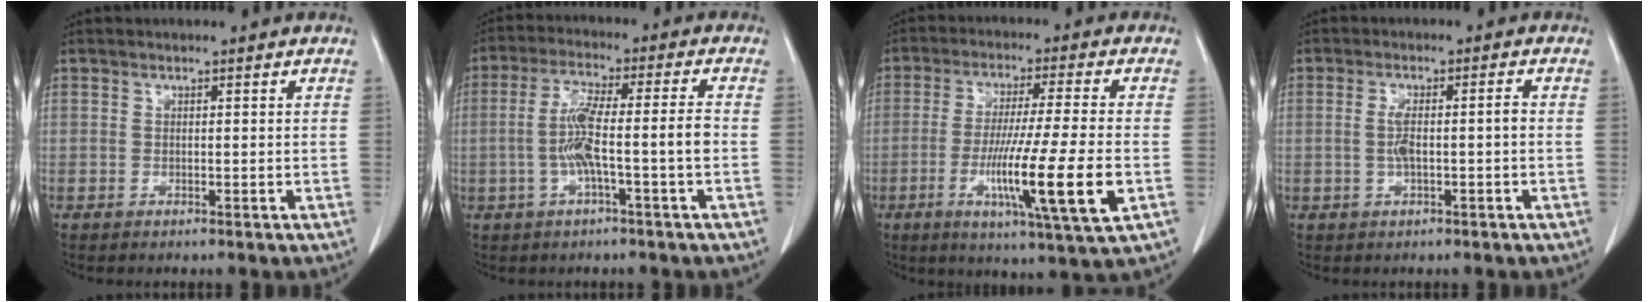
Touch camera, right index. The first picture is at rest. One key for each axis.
{"total": 8.2, "fx": -1.7, "fy": 0.0, "fz": 8.0, "tx": -0.158, "ty": 0.017, "tz": -0.031}
{"total": 14.5, "fx": -4.0, "fy": -0.6, "fz": 13.9, "tx": -0.249, "ty": -0.030, "tz": -0.068}
{"total": 4.0, "fx": -0.4, "fy": 0.7, "fz": 4.0, "tx": -0.083, "ty": 0.008, "tz": -0.006}